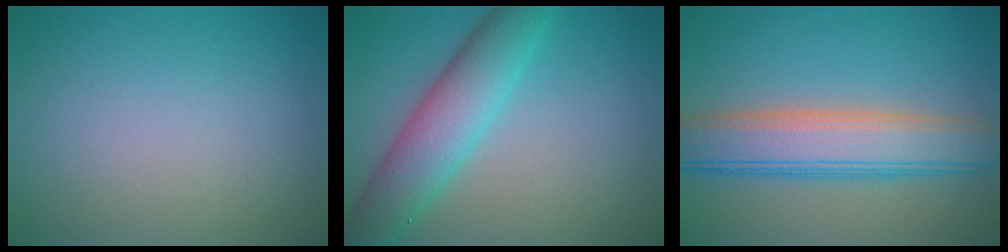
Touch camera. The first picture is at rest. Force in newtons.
{"total": 6.4, "press": 6.4, "slide": 0.0}
{"total": 7.1, "press": 7.1, "slide": 0.3}